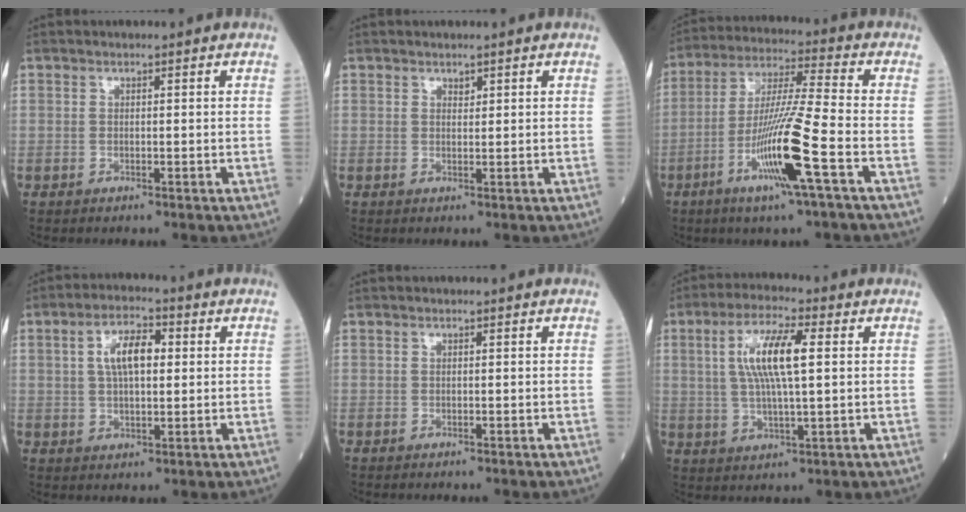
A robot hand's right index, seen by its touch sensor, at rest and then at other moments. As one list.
[{"total": 0.7, "force": [0.6, 0.3, 0.2], "torque": [-0.005, -0.001, 0.012]}, {"total": 13.3, "force": [-5.1, -1.0, 12.2], "torque": [-0.240, -0.012, -0.097]}, {"total": 6.9, "force": [1.6, 2.6, 6.2], "torque": [-0.119, 0.015, 0.029]}, {"total": 0.0}, {"total": 9.6, "force": [2.0, 1.6, 9.3], "torque": [-0.190, 0.008, 0.041]}]